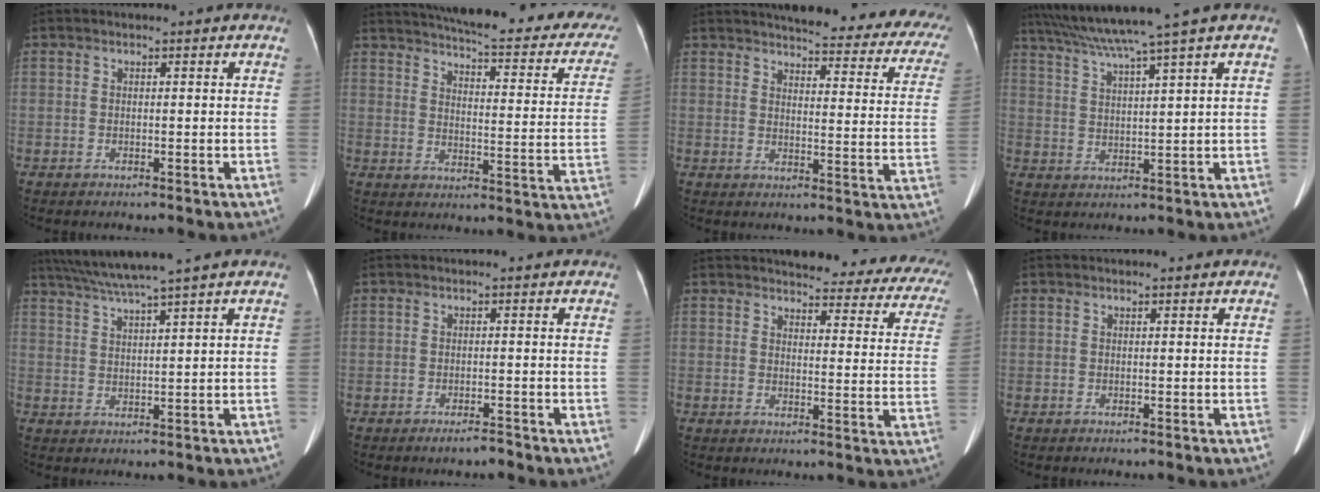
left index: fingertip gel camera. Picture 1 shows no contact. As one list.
[{"total": 29.1, "force": [24.5, 5.9, 14.5], "torque": [-0.205, -0.045, 0.278]}, {"total": 25.6, "force": [22.5, 5.2, 11.1], "torque": [-0.125, -0.056, 0.235]}, {"total": 9.6, "force": [7.6, -2.6, 5.3], "torque": [-0.092, 0.009, 0.130]}, {"total": 7.4, "force": [6.0, -1.9, 3.9], "torque": [-0.068, 0.015, 0.108]}, {"total": 2.2, "force": [-1.9, 0.1, 1.0], "torque": [-0.019, -0.004, -0.032]}, {"total": 21.8, "force": [19.9, 5.2, 7.4], "torque": [-0.067, -0.061, 0.200]}, {"total": 0.0}]